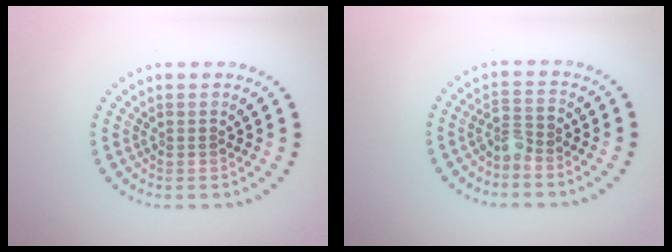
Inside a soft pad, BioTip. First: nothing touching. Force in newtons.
{"total": 1.8, "press": 1.4, "slide": 1.1}